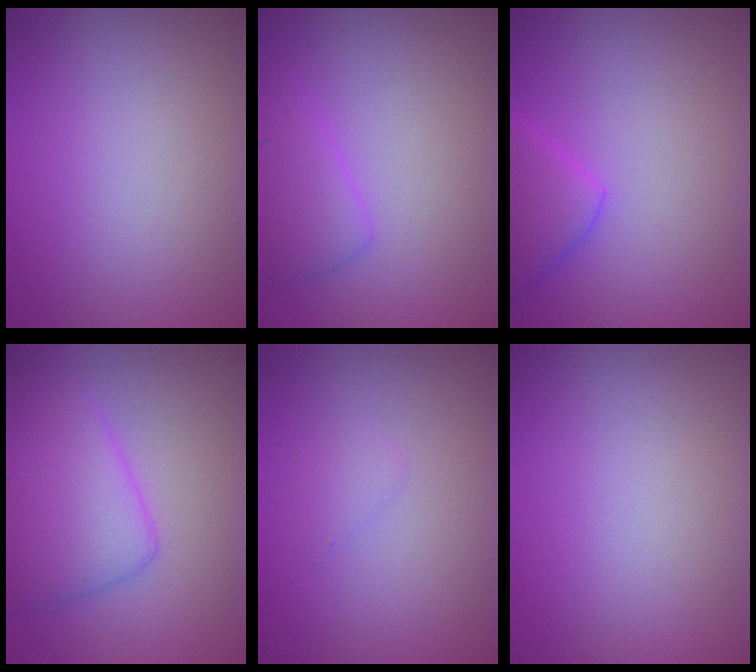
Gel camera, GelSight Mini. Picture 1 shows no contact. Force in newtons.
{"total": 2.6, "press": 2.6, "slide": 0.2}
{"total": 2.9, "press": 2.9, "slide": 0.2}
{"total": 5.3, "press": 5.3, "slide": 0.2}
{"total": 0.8, "press": 0.8, "slide": 0.1}
{"total": 0.0}